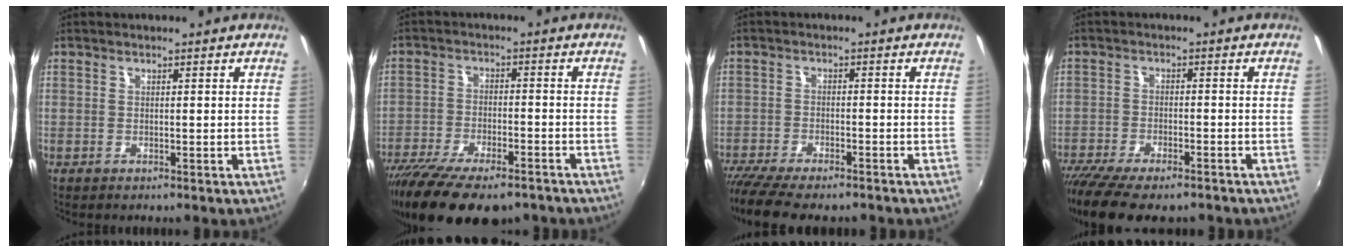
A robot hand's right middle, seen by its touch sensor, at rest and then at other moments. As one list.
[{"total": 19.2, "force": [-14.4, 6.5, 10.9], "torque": [-0.225, -0.054, -0.229]}, {"total": 11.1, "force": [-9.4, 2.4, 5.4], "torque": [-0.127, -0.045, -0.158]}, {"total": 14.1, "force": [-11.3, 3.9, 7.5], "torque": [-0.167, -0.055, -0.185]}]